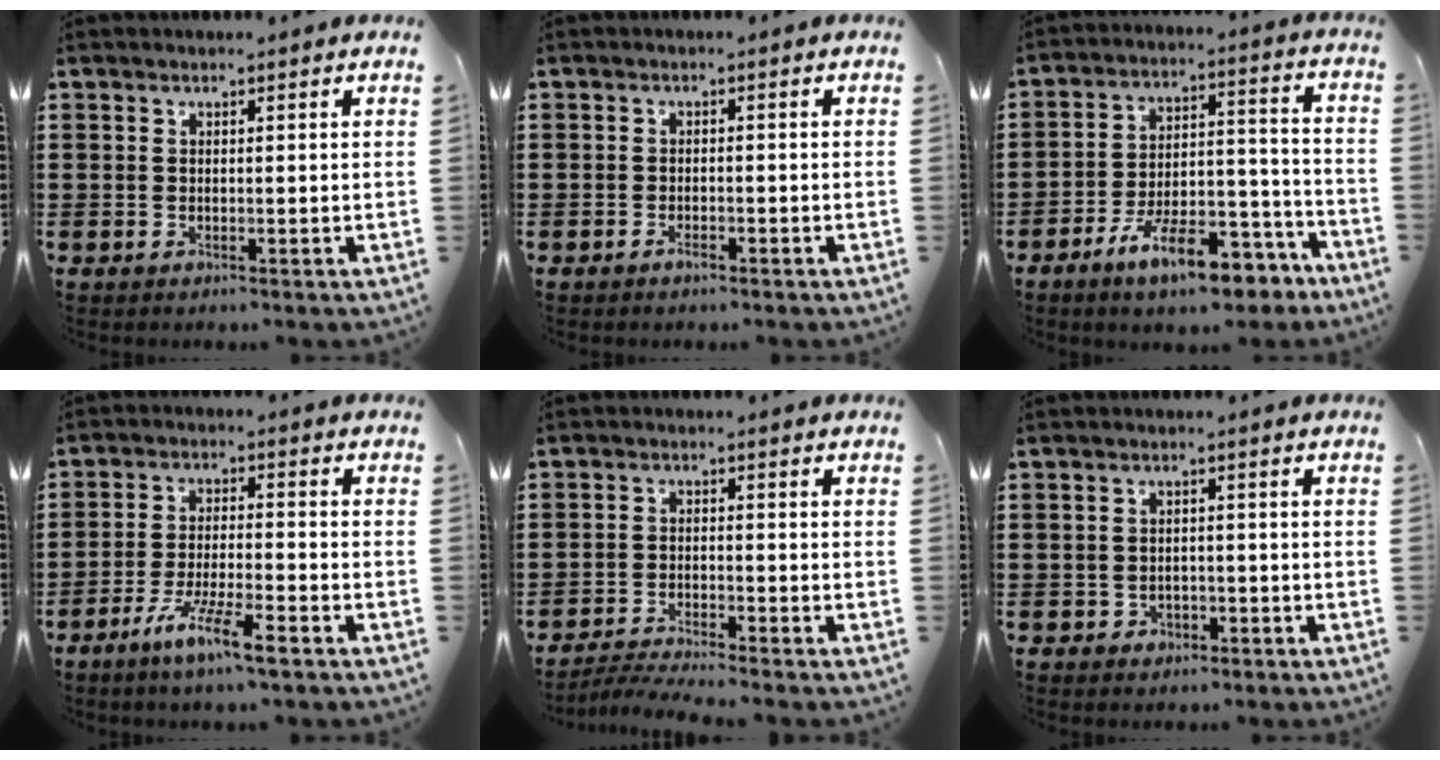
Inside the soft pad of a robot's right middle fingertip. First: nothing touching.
{"total": 1.1, "force": [-0.8, 0.3, 0.7], "torque": [-0.016, -0.003, -0.015]}
{"total": 11.9, "force": [-8.6, 3.5, 7.5], "torque": [-0.122, 0.037, -0.157]}
{"total": 7.0, "force": [-4.9, 0.5, 5.0], "torque": [-0.105, -0.009, -0.093]}
{"total": 3.2, "force": [-3.1, -0.2, 0.8], "torque": [-0.021, -0.003, -0.065]}
{"total": 1.4, "force": [-1.0, 1.0, 0.2], "torque": [-0.010, -0.001, -0.023]}